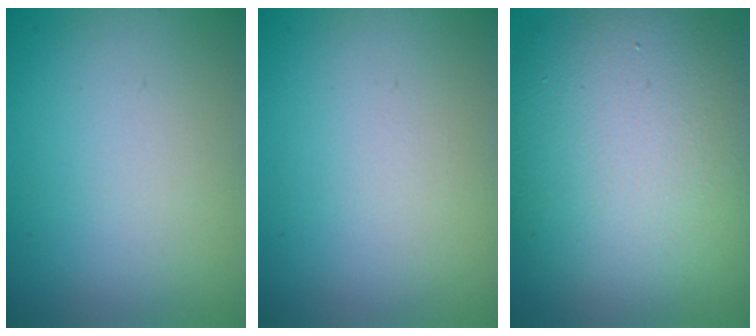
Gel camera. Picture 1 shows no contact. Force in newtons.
{"total": 0.0}
{"total": 12.9, "press": 12.9, "slide": 0.9}